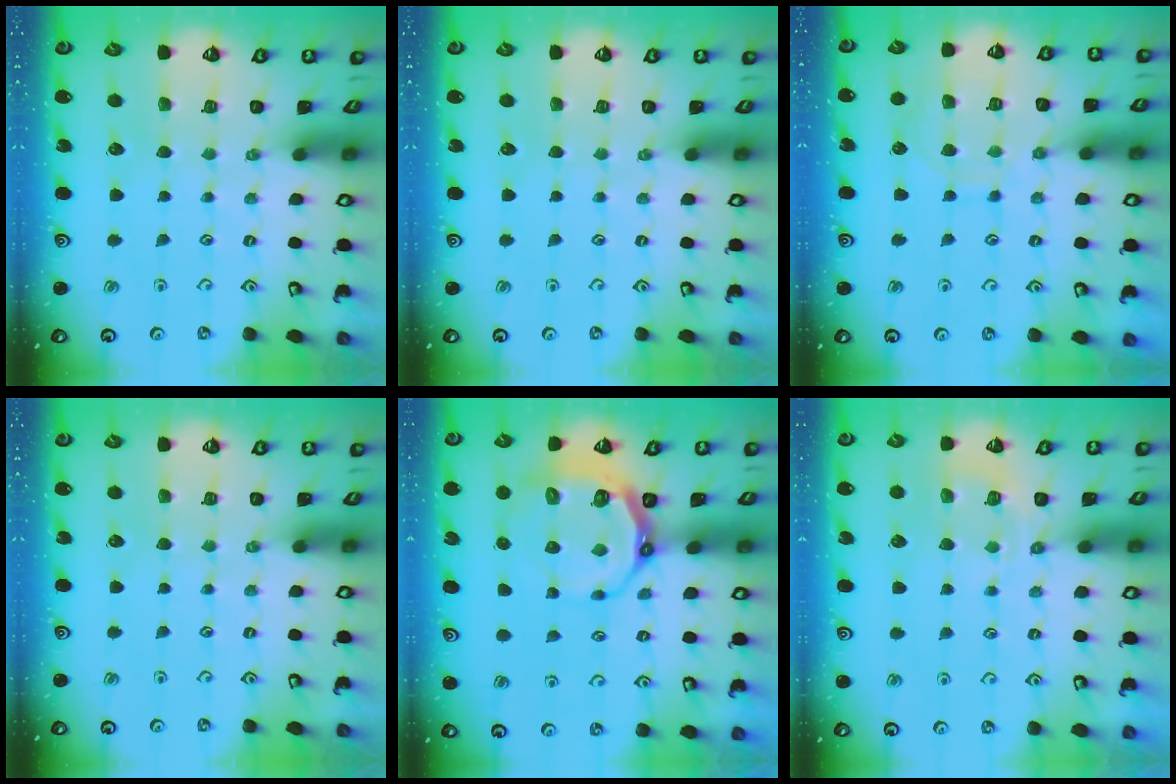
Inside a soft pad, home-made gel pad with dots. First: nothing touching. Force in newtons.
{"total": 0.0}
{"total": 9.8, "press": 9.8, "slide": 0.9}
{"total": 0.0}
{"total": 8.7, "press": 7.9, "slide": 3.8}
{"total": 5.5, "press": 5.3, "slide": 1.5}